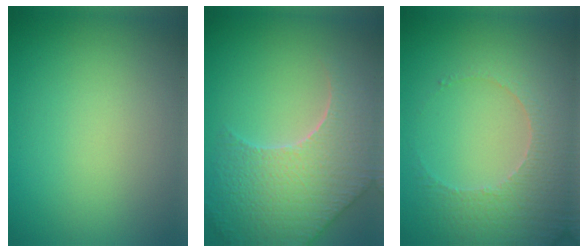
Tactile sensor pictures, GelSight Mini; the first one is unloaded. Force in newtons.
{"total": 8.6, "press": 6.3, "slide": 5.9}
{"total": 4.7, "press": 3.6, "slide": 3.0}